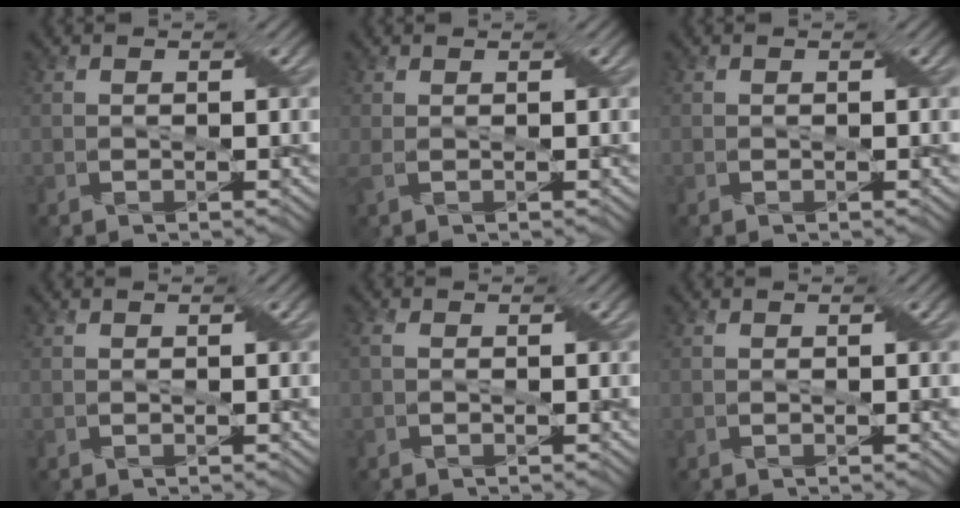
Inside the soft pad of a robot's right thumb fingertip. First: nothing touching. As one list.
[{"total": 2.8, "force": [-0.2, 1.6, 2.3], "torque": [-0.061, -0.003, -0.009]}, {"total": 0.0}, {"total": 0.0}, {"total": 1.6, "force": [0.0, 1.0, 1.2], "torque": [-0.026, 0.003, -0.006]}, {"total": 0.0}]